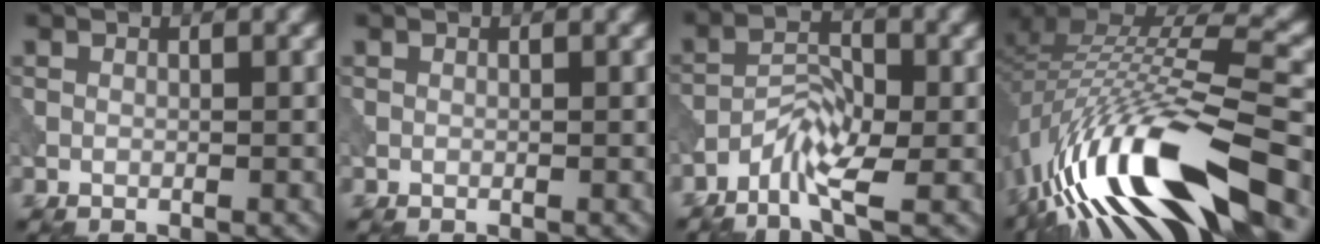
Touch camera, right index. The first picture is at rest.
{"total": 0.0}
{"total": 3.9, "force": [-2.6, 1.1, 2.7], "torque": [-0.051, 0.004, -0.055]}
{"total": 15.6, "force": [-7.6, 5.2, 12.5], "torque": [-0.240, 0.026, -0.135]}